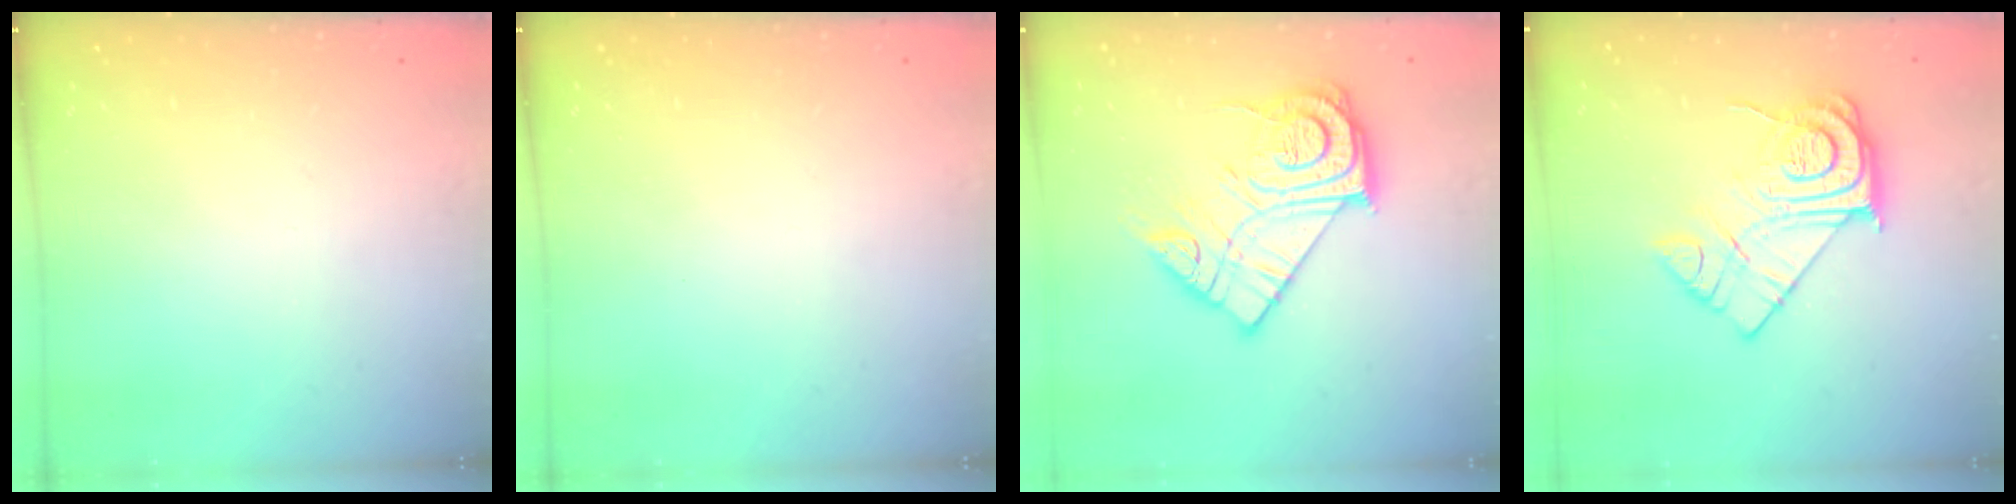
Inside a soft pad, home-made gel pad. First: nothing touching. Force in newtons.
{"total": 0.0}
{"total": 19.1, "press": 19.1, "slide": 1.3}
{"total": 15.7, "press": 15.6, "slide": 1.4}